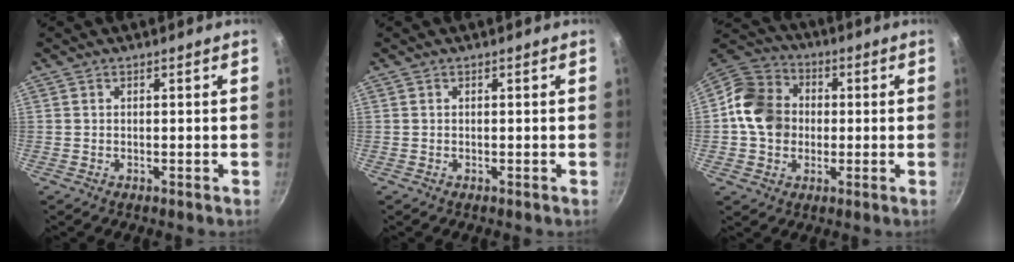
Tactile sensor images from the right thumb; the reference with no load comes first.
{"total": 0.0}
{"total": 12.9, "force": [0.2, 10.9, 6.9], "torque": [-0.100, 0.022, -0.013]}